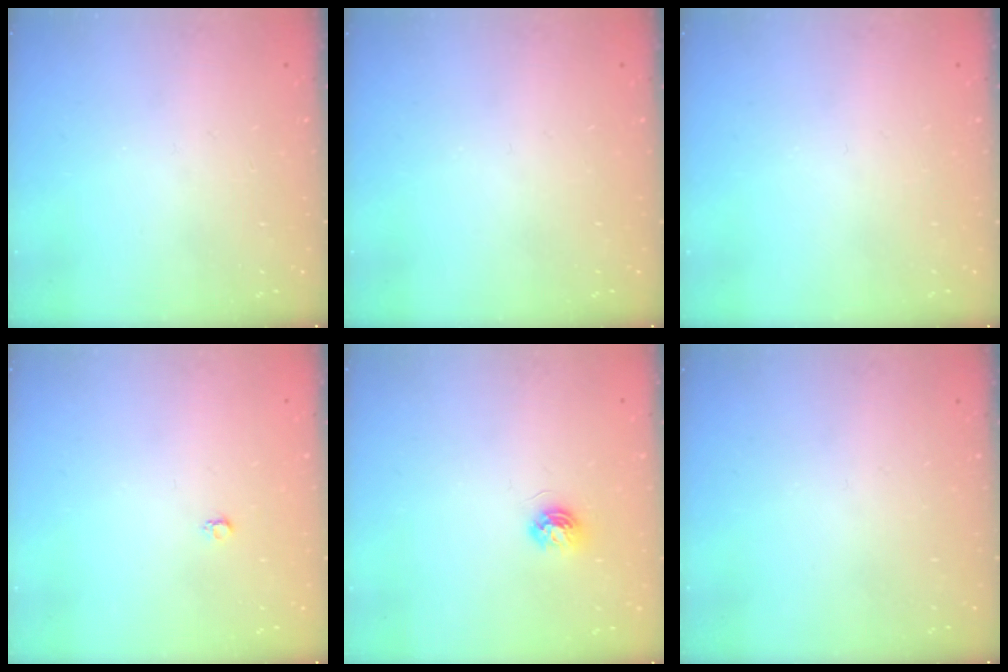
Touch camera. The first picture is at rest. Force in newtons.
{"total": 0.0}
{"total": 0.0}
{"total": 2.6, "press": 2.6, "slide": 0.4}
{"total": 4.8, "press": 4.8, "slide": 0.6}
{"total": 0.0}